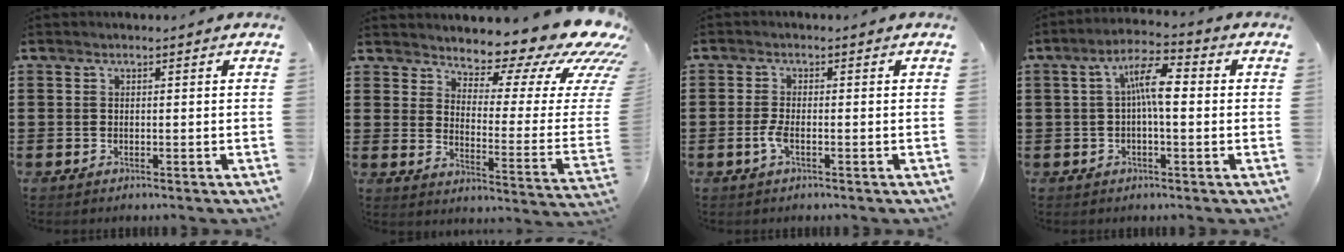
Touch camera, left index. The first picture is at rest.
{"total": 9.9, "force": [8.0, 2.9, 5.1], "torque": [-0.075, -0.074, 0.130]}
{"total": 2.2, "force": [-0.8, 0.5, 2.0], "torque": [-0.051, -0.004, -0.018]}
{"total": 7.7, "force": [0.5, 2.7, 7.1], "torque": [-0.141, 0.015, 0.005]}